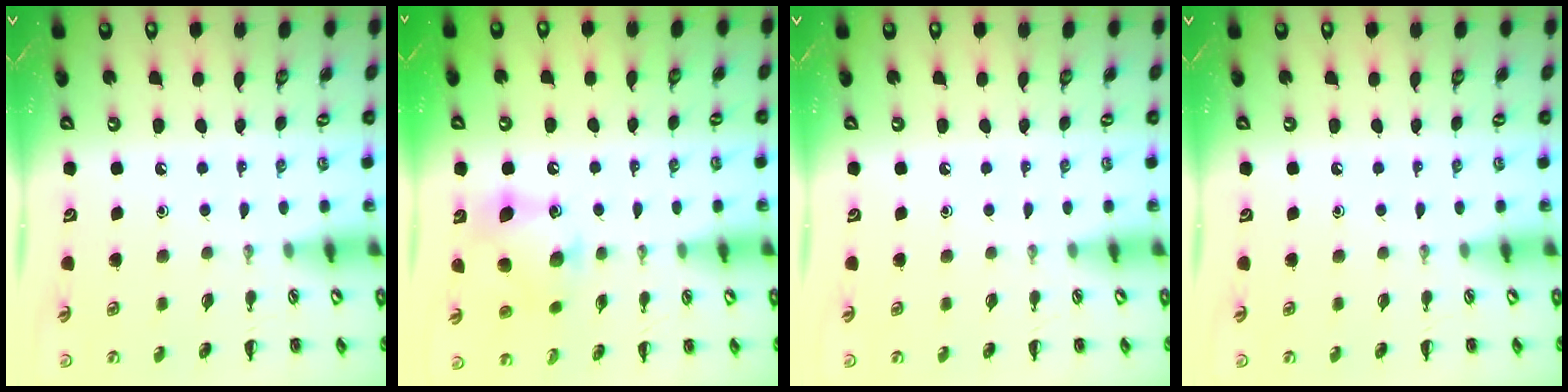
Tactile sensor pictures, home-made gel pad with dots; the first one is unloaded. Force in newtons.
{"total": 9.9, "press": 9.8, "slide": 1.6}
{"total": 0.0}
{"total": 0.0}